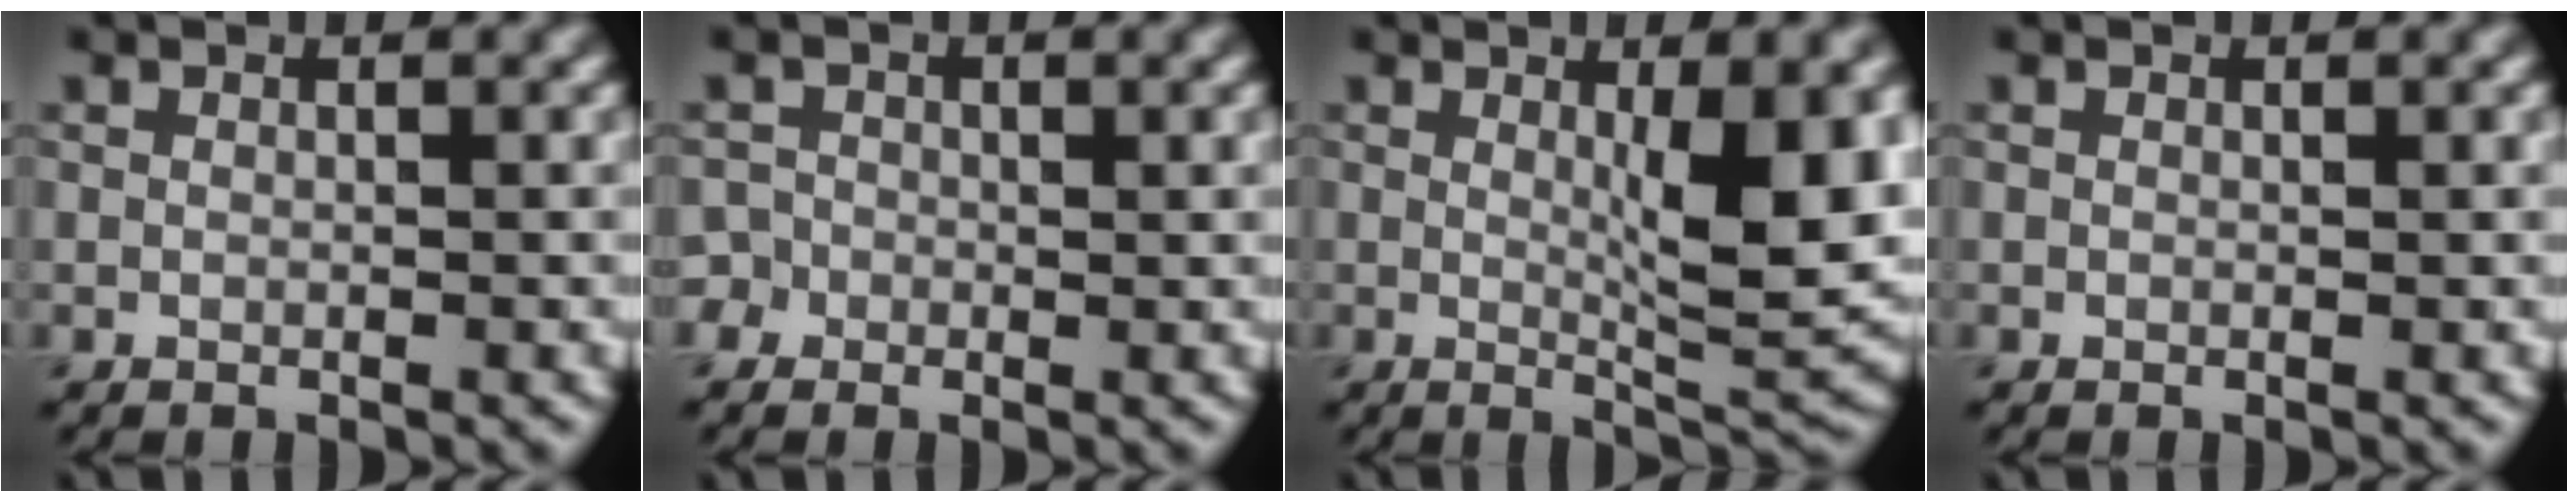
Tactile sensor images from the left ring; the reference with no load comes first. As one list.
[{"total": 1.4, "force": [-0.6, 1.2, 0.2], "torque": [0.002, 0.003, -0.013]}, {"total": 7.4, "force": [1.0, 1.8, 7.2], "torque": [-0.098, -0.013, 0.023]}, {"total": 0.0}]